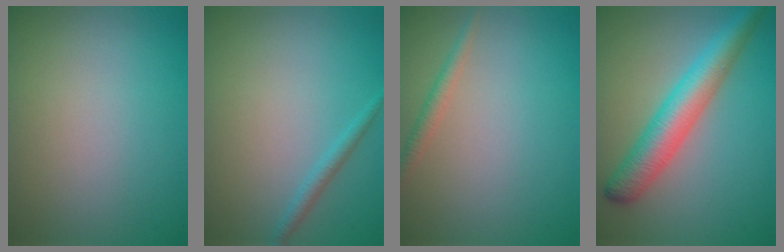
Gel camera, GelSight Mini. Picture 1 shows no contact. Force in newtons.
{"total": 1.3, "press": 1.3, "slide": 0.1}
{"total": 1.5, "press": 1.5, "slide": 0.0}
{"total": 5.5, "press": 5.5, "slide": 0.3}